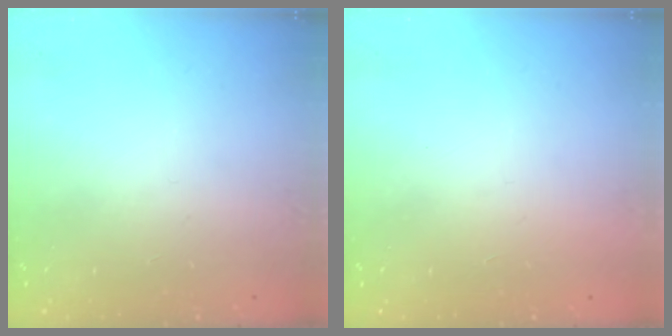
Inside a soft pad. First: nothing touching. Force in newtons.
{"total": 1.6, "press": 1.5, "slide": 0.1}